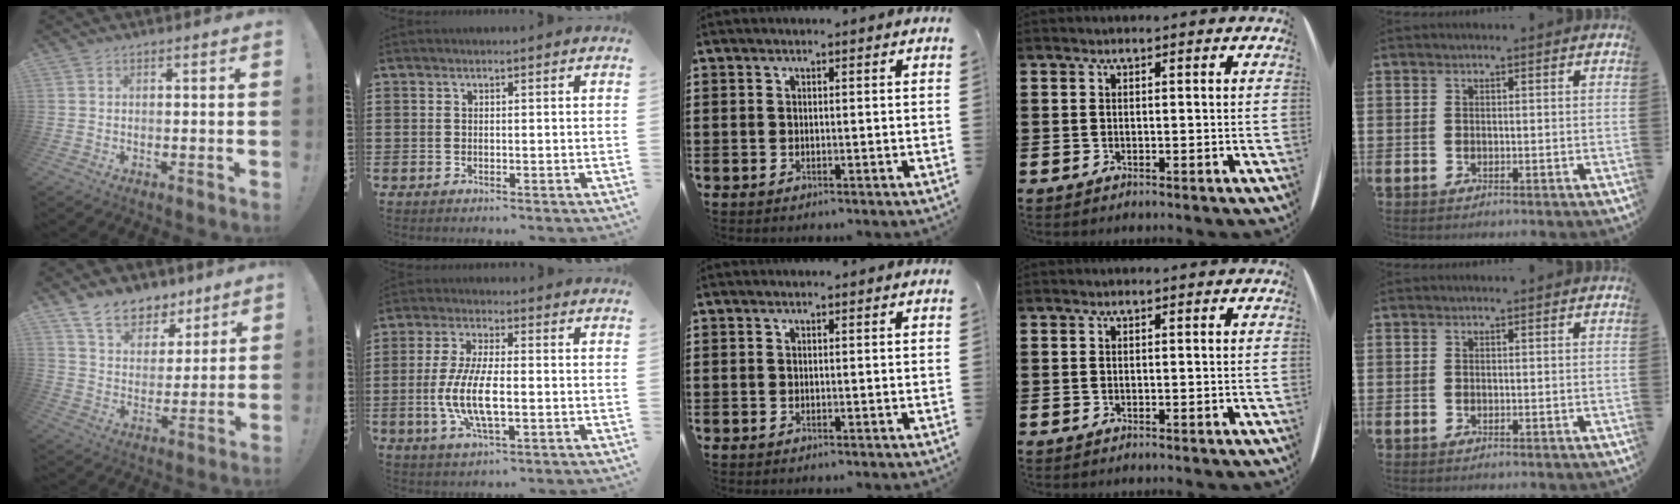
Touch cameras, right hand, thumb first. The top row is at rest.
{"thumb": {"total": 11.3, "force": [8.8, 6.3, 3.3], "torque": [-0.061, -0.061, 0.168]}, "index": {"total": 9.0, "force": [-1.9, 3.1, 8.2], "torque": [-0.180, -0.011, -0.039]}}